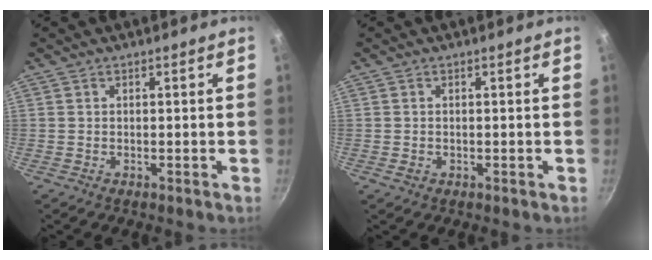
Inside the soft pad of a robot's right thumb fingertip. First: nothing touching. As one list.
[{"total": 0.8, "force": [-0.2, 0.6, 0.5], "torque": [-0.007, 0.000, -0.003]}]